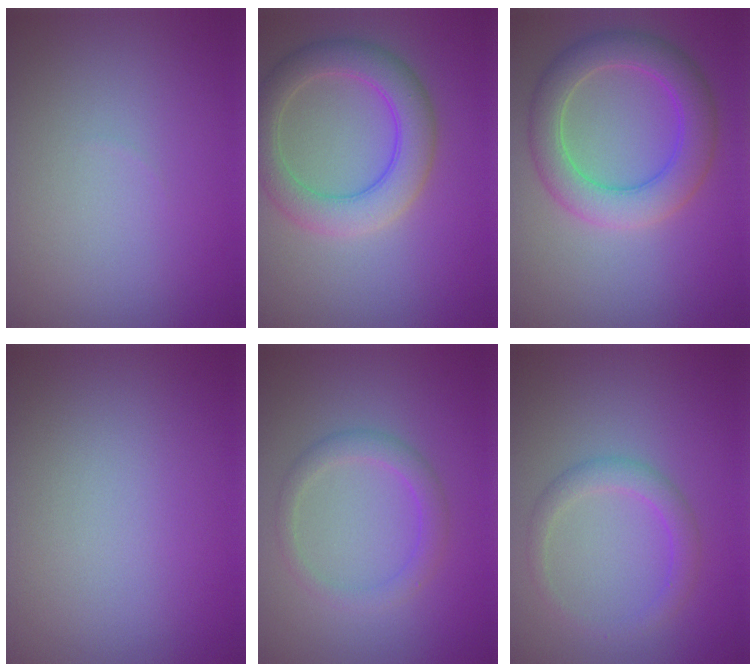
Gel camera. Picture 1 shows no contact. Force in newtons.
{"total": 5.2, "press": 5.2, "slide": 0.2}
{"total": 5.4, "press": 5.3, "slide": 0.3}
{"total": 0.0}
{"total": 2.2, "press": 2.2, "slide": 0.1}
{"total": 2.2, "press": 2.2, "slide": 0.1}